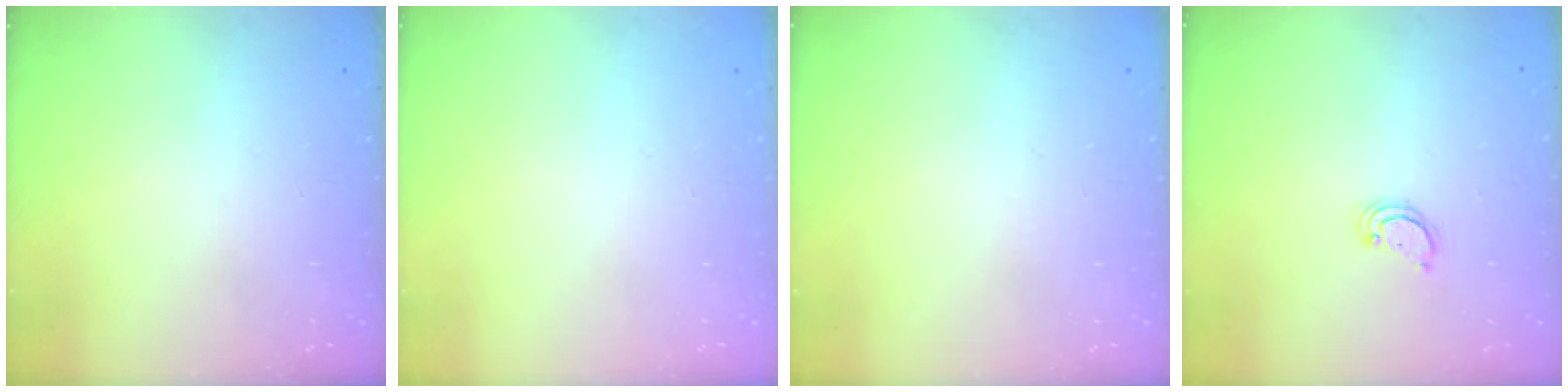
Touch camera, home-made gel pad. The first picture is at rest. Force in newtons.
{"total": 0.0}
{"total": 0.0}
{"total": 2.4, "press": 2.4, "slide": 0.2}